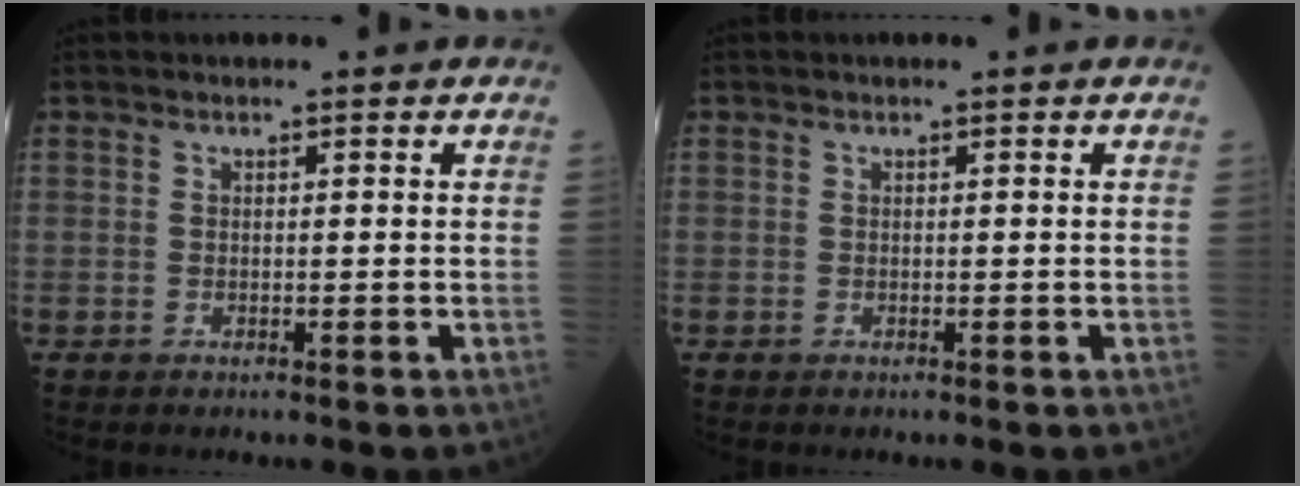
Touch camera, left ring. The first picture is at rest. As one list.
[{"total": 0.0}]